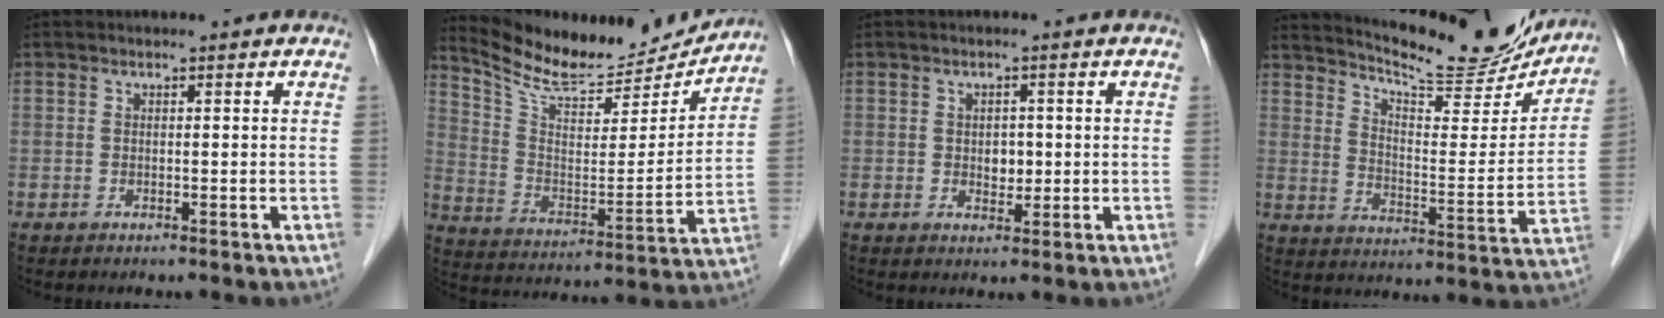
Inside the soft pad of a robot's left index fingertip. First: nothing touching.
{"total": 16.6, "force": [16.0, 3.0, 3.6], "torque": [-0.074, -0.026, 0.256]}
{"total": 2.5, "force": [0.0, 1.8, 1.7], "torque": [-0.025, 0.001, 0.004]}
{"total": 18.7, "force": [17.5, 2.2, 6.4], "torque": [-0.104, -0.040, 0.242]}